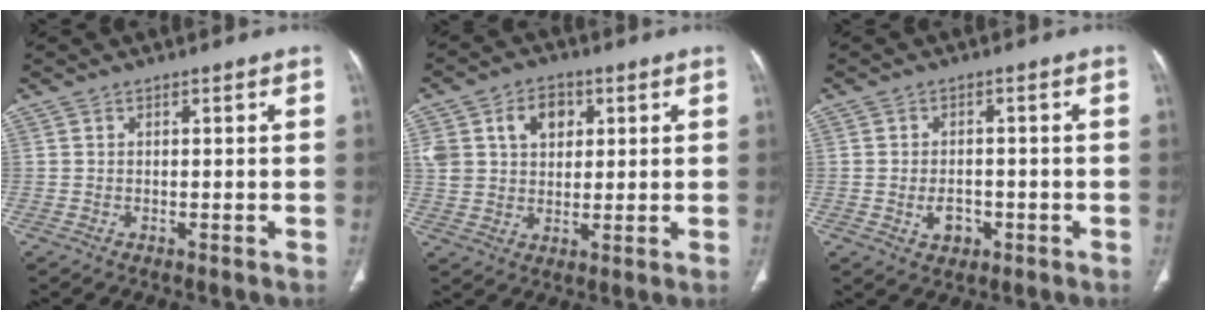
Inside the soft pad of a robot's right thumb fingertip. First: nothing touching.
{"total": 10.0, "force": [3.5, 7.4, 5.8], "torque": [-0.075, -0.003, 0.066]}
{"total": 3.8, "force": [-1.1, 2.8, 2.3], "torque": [-0.029, 0.007, -0.012]}